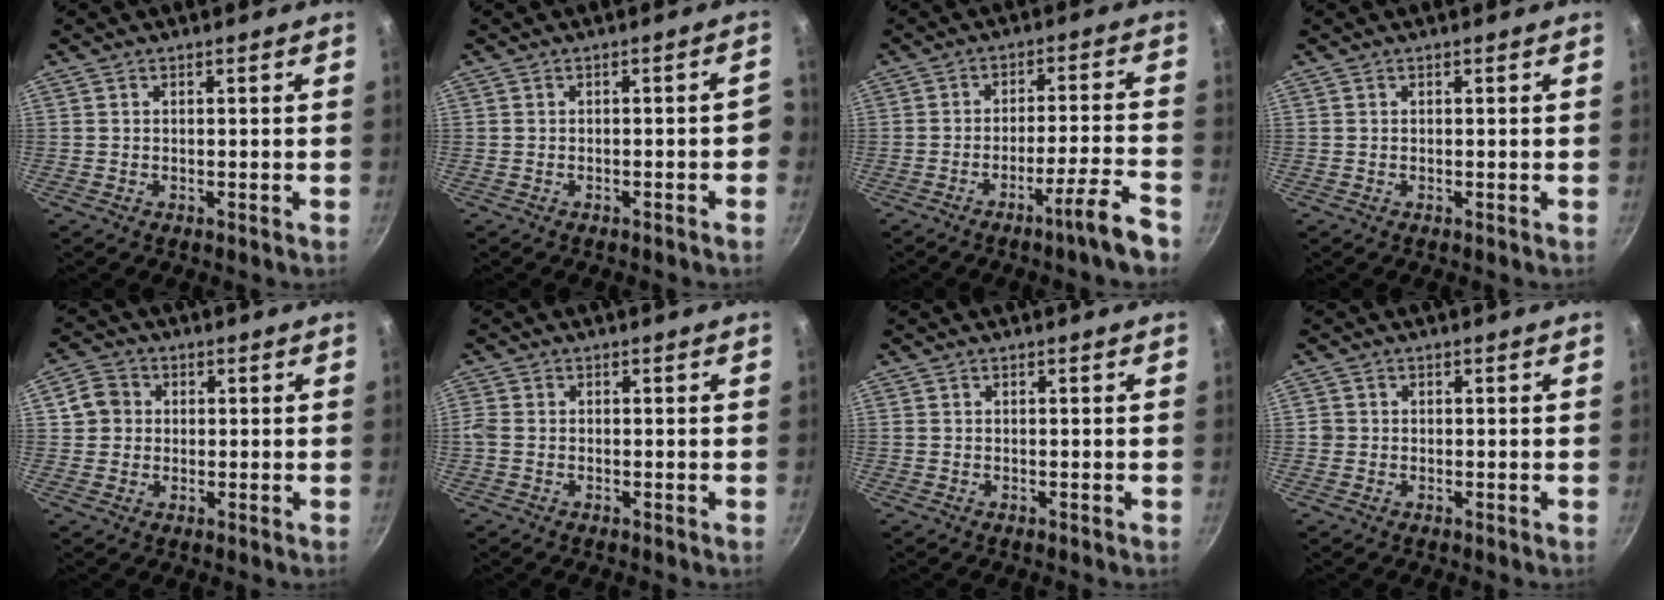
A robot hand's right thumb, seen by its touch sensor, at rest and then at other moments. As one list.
[{"total": 2.9, "force": [-1.0, 1.0, 2.5], "torque": [-0.026, 0.023, -0.008]}, {"total": 8.7, "force": [-5.7, 0.0, 6.5], "torque": [-0.101, 0.042, -0.083]}, {"total": 0.0}, {"total": 5.0, "force": [0.6, 4.6, 1.7], "torque": [-0.003, 0.008, 0.001]}, {"total": 1.9, "force": [-0.6, 1.4, 1.1], "torque": [-0.027, 0.002, -0.015]}, {"total": 0.0}, {"total": 1.3, "force": [-0.2, 1.2, 0.3], "torque": [-0.001, 0.004, -0.004]}]